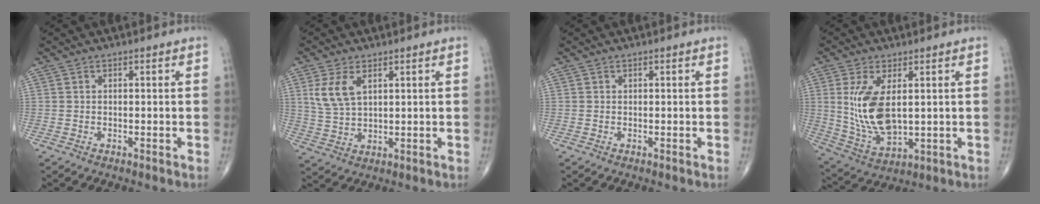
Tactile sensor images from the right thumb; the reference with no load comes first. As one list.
[{"total": 6.7, "force": [2.6, 3.6, 5.0], "torque": [-0.102, -0.006, 0.062]}, {"total": 0.0}, {"total": 12.2, "force": [2.1, 5.9, 10.5], "torque": [-0.206, -0.019, 0.058]}]